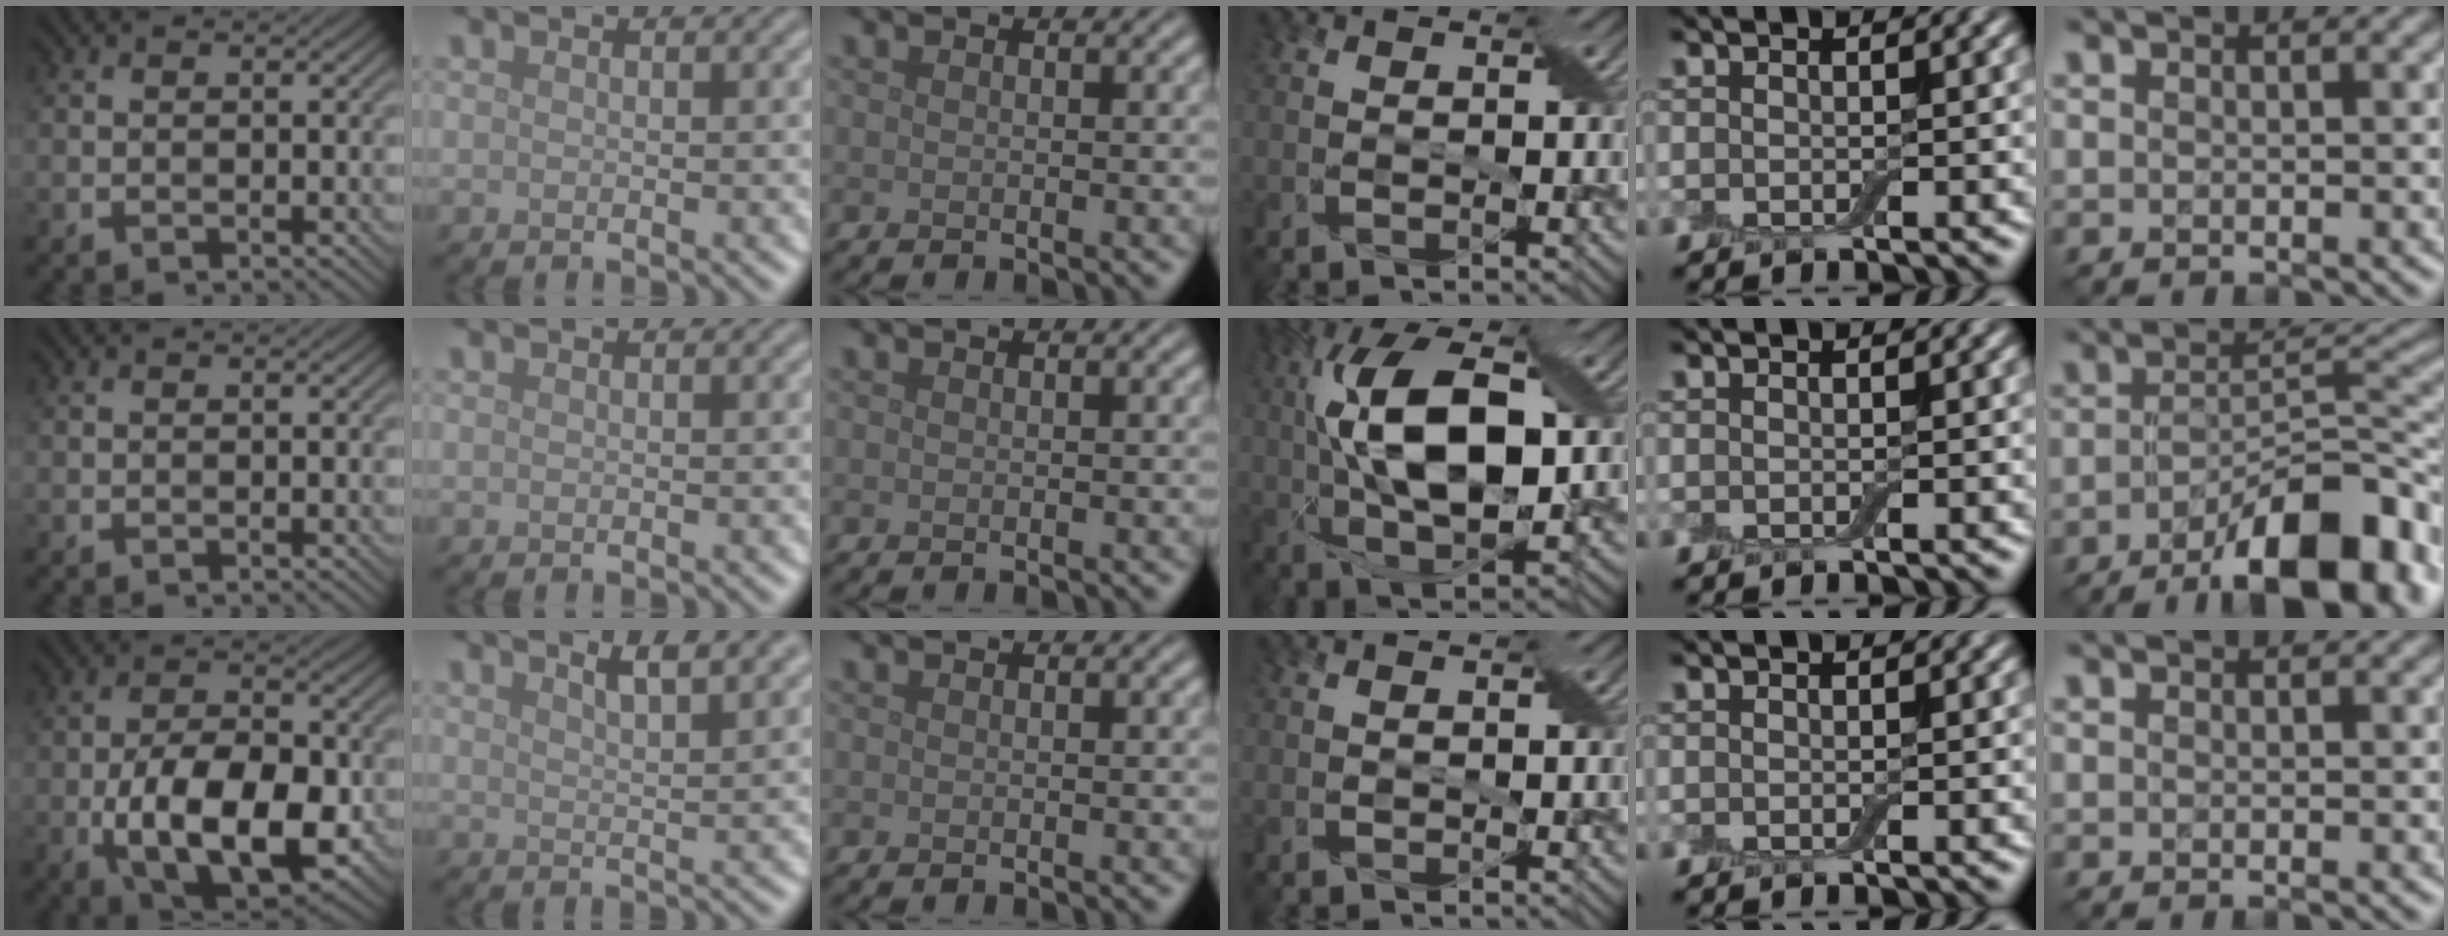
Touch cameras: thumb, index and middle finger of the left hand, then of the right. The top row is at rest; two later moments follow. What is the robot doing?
{"motion": "open", "object": "airpods case & airpods"}